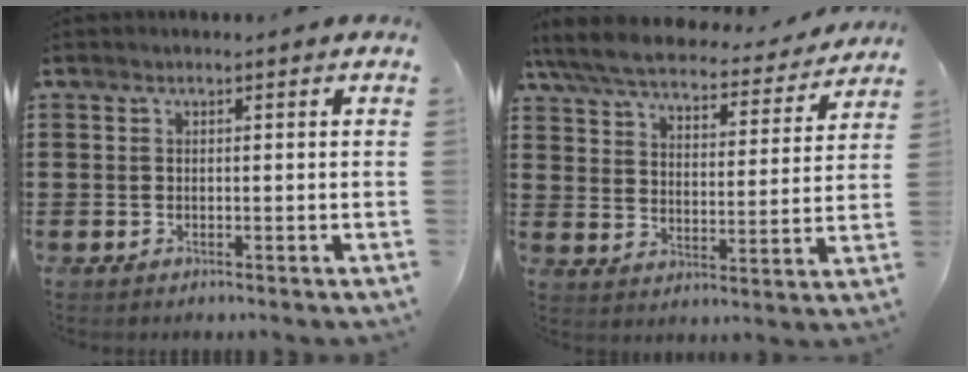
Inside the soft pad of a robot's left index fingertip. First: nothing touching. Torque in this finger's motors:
{"motor_torque": [2.14, 0.00, 0.87, 0.21]}